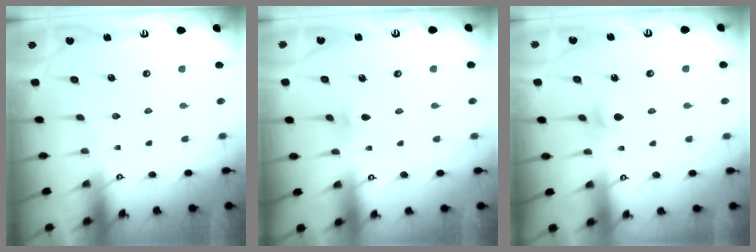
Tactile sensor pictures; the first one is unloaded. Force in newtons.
{"total": 2.9, "press": 2.8, "slide": 0.8}
{"total": 4.1, "press": 4.0, "slide": 0.9}